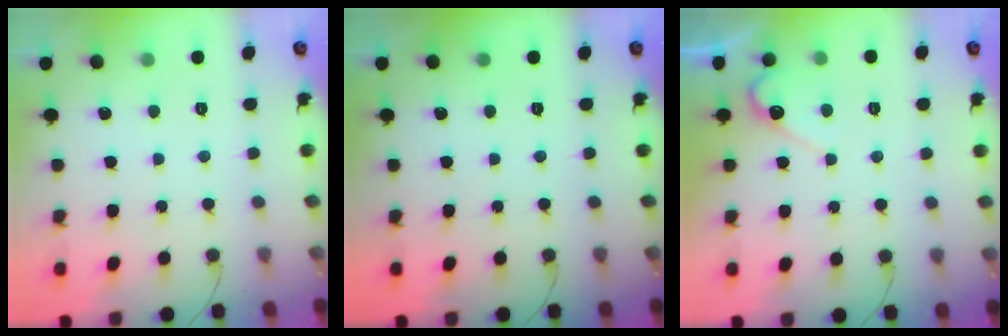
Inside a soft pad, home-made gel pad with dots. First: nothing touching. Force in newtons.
{"total": 0.0}
{"total": 5.4, "press": 5.4, "slide": 0.4}